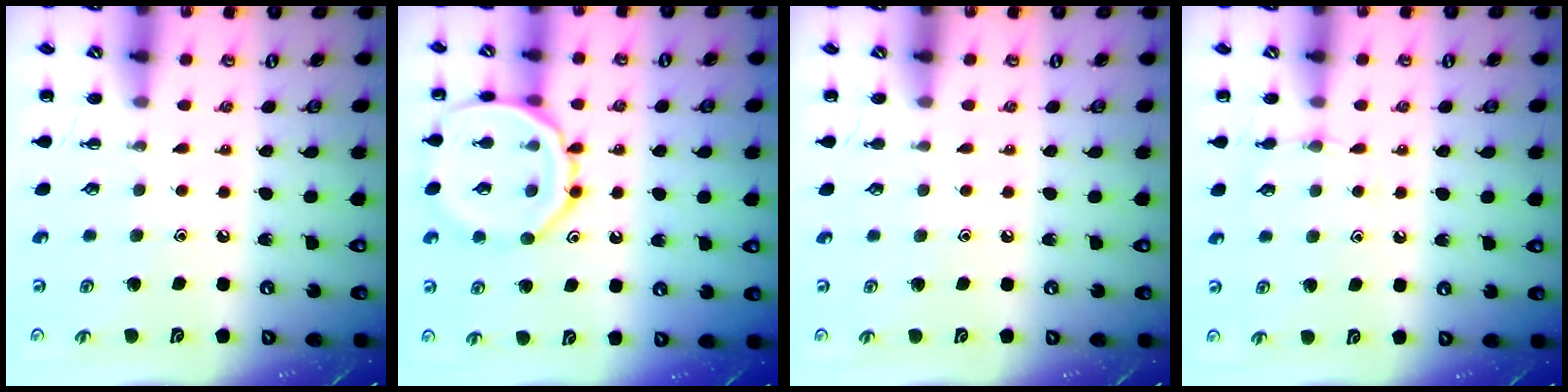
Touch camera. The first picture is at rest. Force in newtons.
{"total": 14.3, "press": 14.3, "slide": 1.0}
{"total": 0.0}
{"total": 3.9, "press": 3.6, "slide": 1.4}